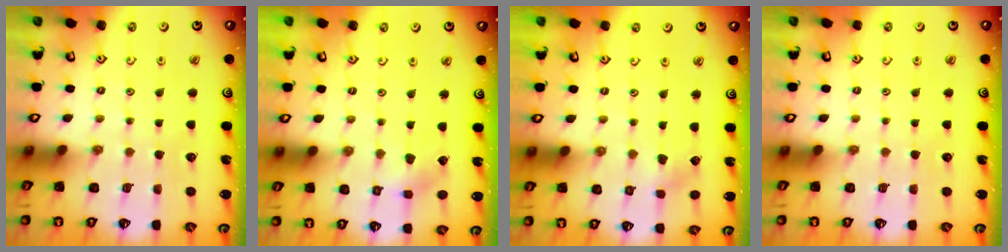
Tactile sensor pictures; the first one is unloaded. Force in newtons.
{"total": 5.1, "press": 5.0, "slide": 0.2}
{"total": 2.5, "press": 2.5, "slide": 0.4}
{"total": 0.0}